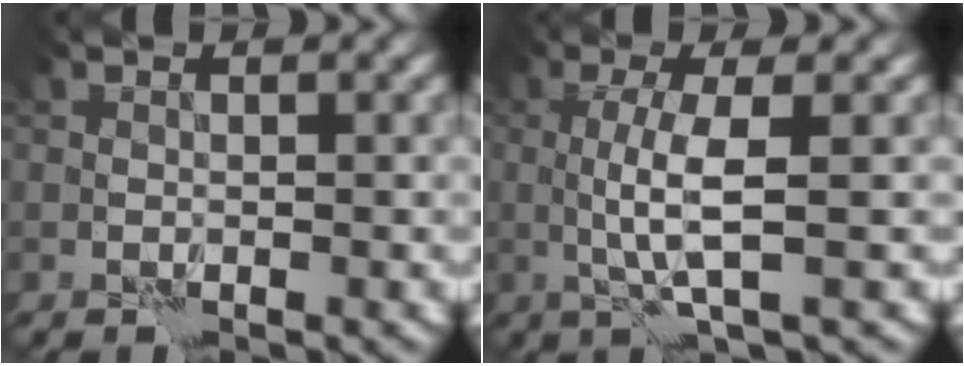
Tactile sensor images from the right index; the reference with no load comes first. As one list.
[{"total": 3.8, "force": [0.4, 0.5, 3.8], "torque": [-0.077, -0.005, 0.006]}]